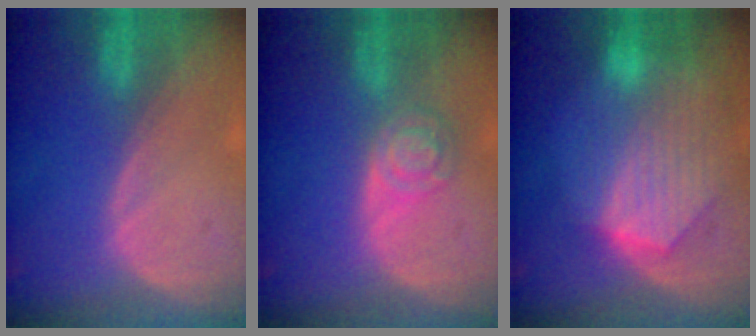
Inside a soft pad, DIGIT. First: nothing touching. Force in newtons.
{"total": 5.1, "press": 4.4, "slide": 2.5}
{"total": 10.1, "press": 8.9, "slide": 4.8}